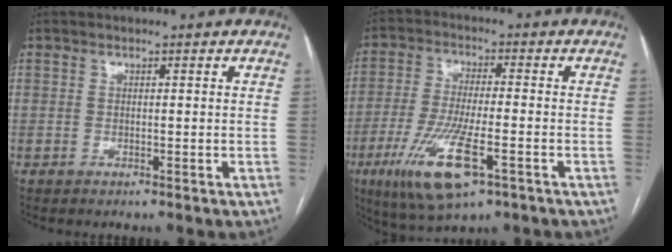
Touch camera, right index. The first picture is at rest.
{"total": 12.9, "force": [-5.9, 2.4, 11.2], "torque": [-0.229, -0.029, -0.099]}